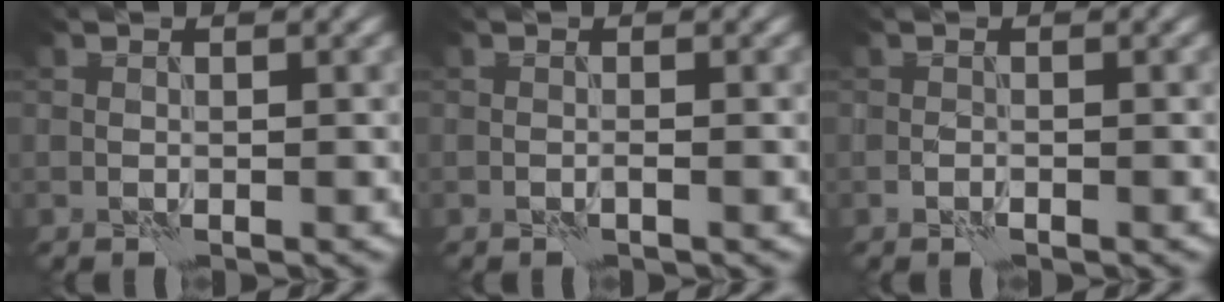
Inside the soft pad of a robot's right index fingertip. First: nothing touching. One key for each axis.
{"total": 0.0}
{"total": 0.9, "fx": -0.6, "fy": 0.3, "fz": 0.6, "tx": -0.012, "ty": 0.002, "tz": -0.013}